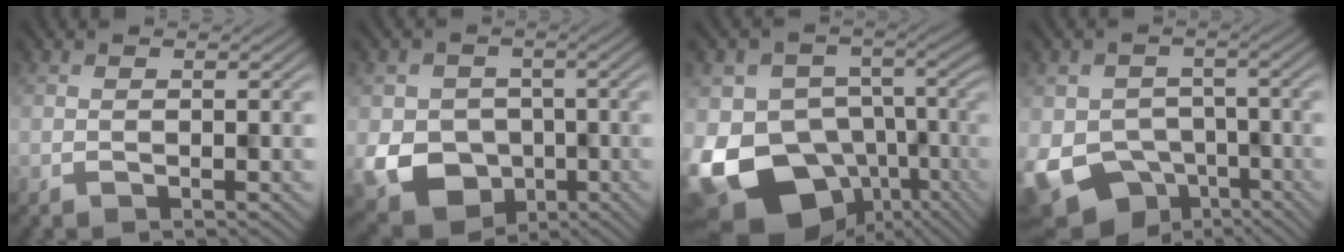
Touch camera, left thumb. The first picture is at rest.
{"total": 9.5, "force": [-2.9, 8.3, 3.6], "torque": [-0.089, -0.043, -0.059]}
{"total": 18.6, "force": [-8.1, 14.3, 8.7], "torque": [-0.195, -0.038, -0.102]}
{"total": 10.4, "force": [-5.0, 8.0, 4.4], "torque": [-0.099, -0.033, -0.063]}